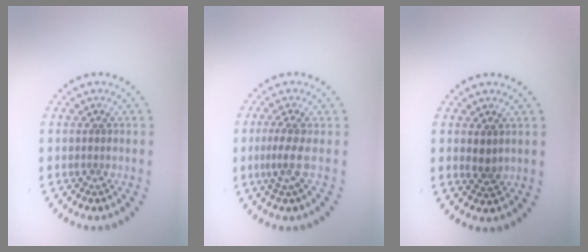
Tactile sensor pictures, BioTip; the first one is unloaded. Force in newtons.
{"total": 2.1, "press": 1.5, "slide": 1.5}
{"total": 1.4, "press": 1.3, "slide": 0.4}